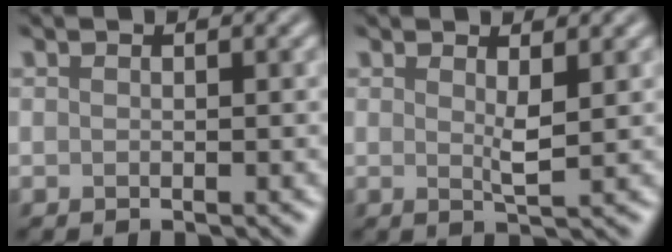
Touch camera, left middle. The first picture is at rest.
{"total": 1.6, "force": [0.5, 0.2, 1.5], "torque": [-0.031, -0.006, 0.008]}